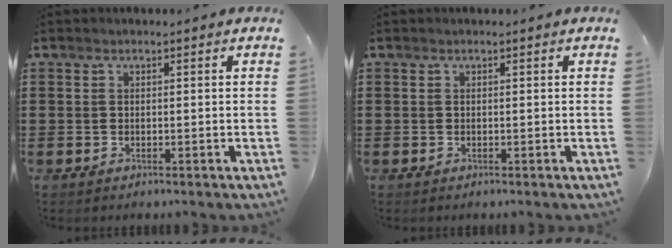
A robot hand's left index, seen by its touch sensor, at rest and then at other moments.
{"total": 0.0}